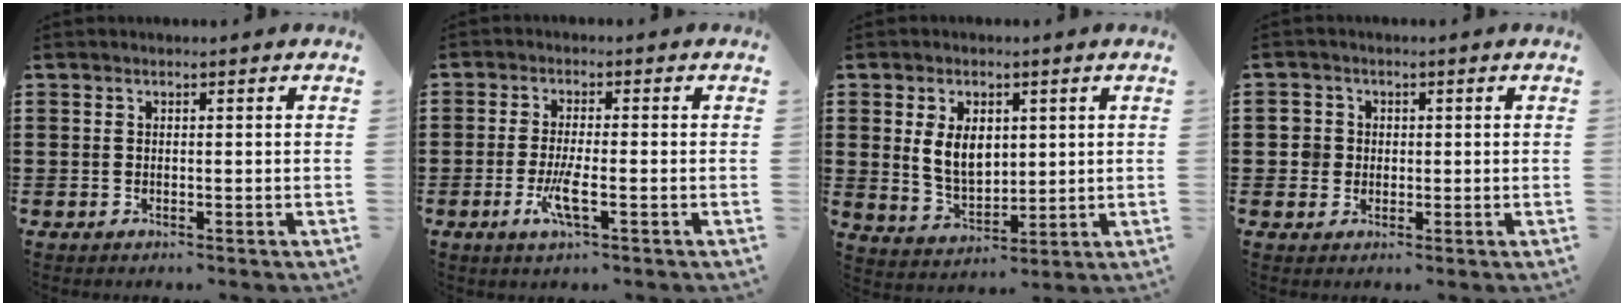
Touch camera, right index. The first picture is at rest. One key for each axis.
{"total": 4.7, "fx": -1.9, "fy": 0.7, "fz": 4.3, "tx": -0.098, "ty": -0.018, "tz": -0.038}
{"total": 6.5, "fx": 1.4, "fy": 4.3, "fz": 4.7, "tx": -0.095, "ty": 0.011, "tz": 0.024}
{"total": 2.7, "fx": 0.1, "fy": 2.7, "fz": 0.5, "tx": -0.023, "ty": 0.011, "tz": -0.002}